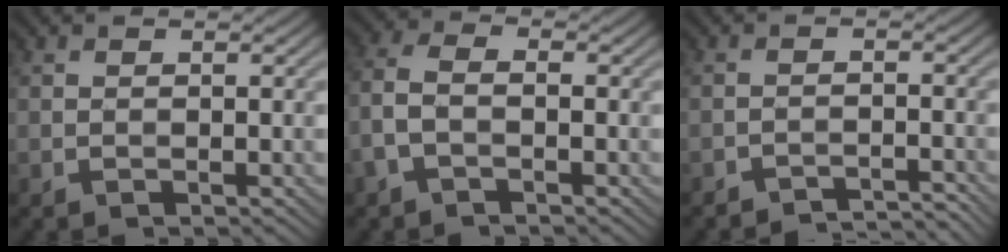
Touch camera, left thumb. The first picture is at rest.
{"total": 3.8, "force": [-1.5, 1.9, 2.9], "torque": [-0.077, 0.007, -0.041]}
{"total": 3.4, "force": [-3.4, 0.3, 0.7], "torque": [-0.009, 0.006, -0.053]}